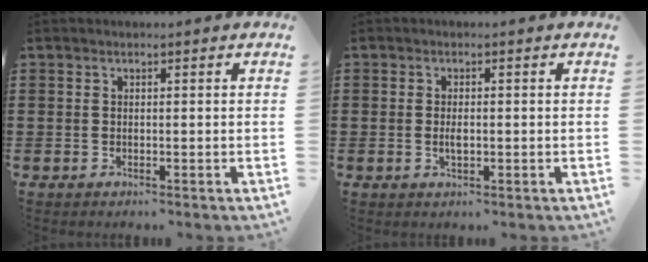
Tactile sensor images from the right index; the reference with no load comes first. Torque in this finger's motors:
{"motor_torque": [1.00, 1.14, -0.02, -0.01]}